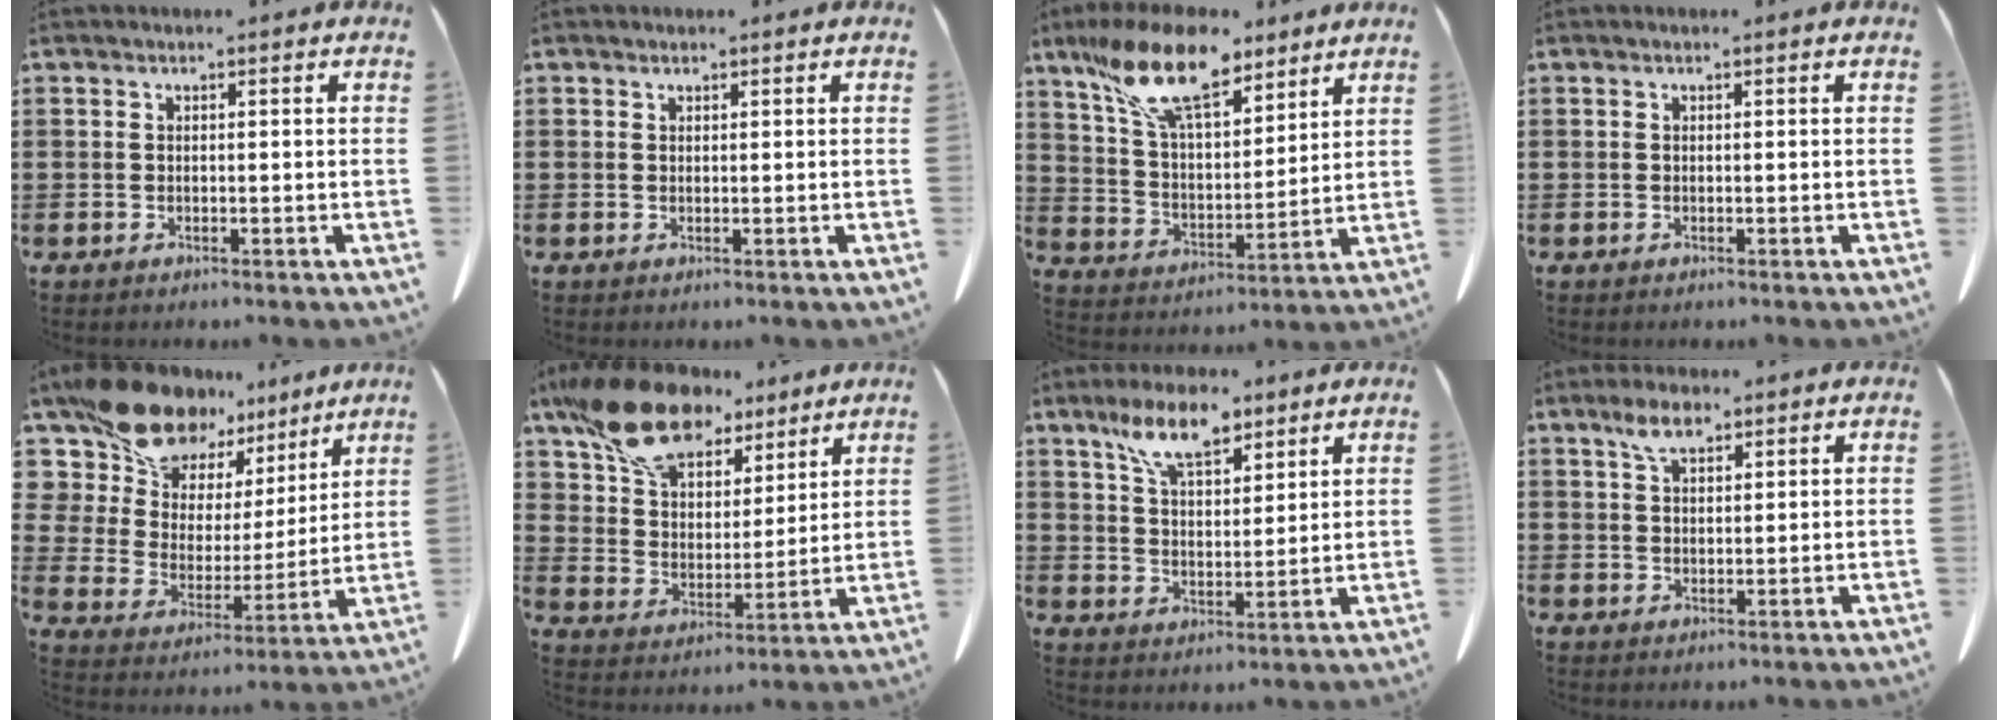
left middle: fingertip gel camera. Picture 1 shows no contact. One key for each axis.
{"total": 0.9, "fx": 0.7, "fy": 0.5, "fz": 0.0, "tx": -0.003, "ty": 0.000, "tz": 0.015}
{"total": 14.3, "fx": 9.8, "fy": 5.3, "fz": 9.0, "tx": -0.198, "ty": -0.025, "tz": 0.176}
{"total": 0.0}
{"total": 14.7, "fx": 12.4, "fy": 7.1, "fz": 3.4, "tx": -0.116, "ty": -0.088, "tz": 0.226}
{"total": 15.0, "fx": 11.5, "fy": 6.9, "fz": 6.8, "tx": -0.166, "ty": -0.043, "tz": 0.215}
{"total": 9.0, "fx": 6.5, "fy": 3.5, "fz": 5.1, "tx": -0.111, "ty": -0.009, "tz": 0.118}
{"total": 4.8, "fx": 3.1, "fy": 2.0, "fz": 3.0, "tx": -0.066, "ty": 0.005, "tz": 0.057}